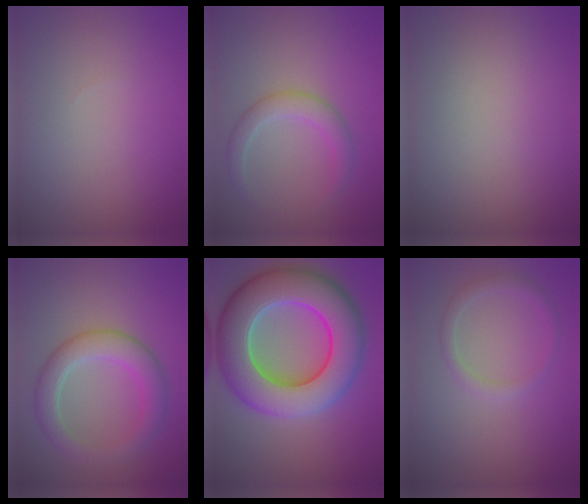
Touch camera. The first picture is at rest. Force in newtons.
{"total": 2.6, "press": 2.6, "slide": 0.1}
{"total": 0.0}
{"total": 4.5, "press": 4.5, "slide": 0.2}
{"total": 13.3, "press": 13.1, "slide": 2.1}
{"total": 1.5, "press": 1.5, "slide": 0.1}